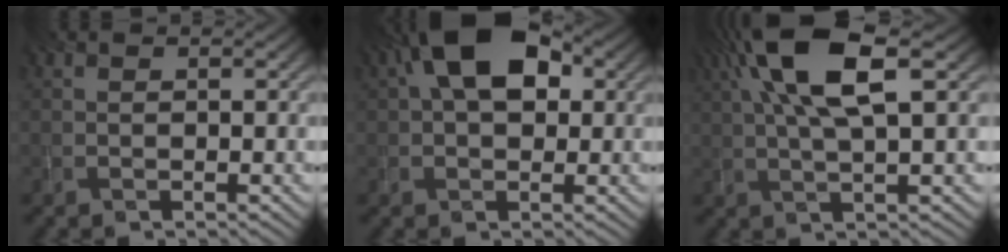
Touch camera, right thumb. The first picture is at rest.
{"total": 10.3, "force": [3.2, 5.9, 7.9], "torque": [-0.144, 0.029, 0.034]}
{"total": 11.4, "force": [4.6, 3.0, 10.0], "torque": [-0.218, 0.021, 0.083]}